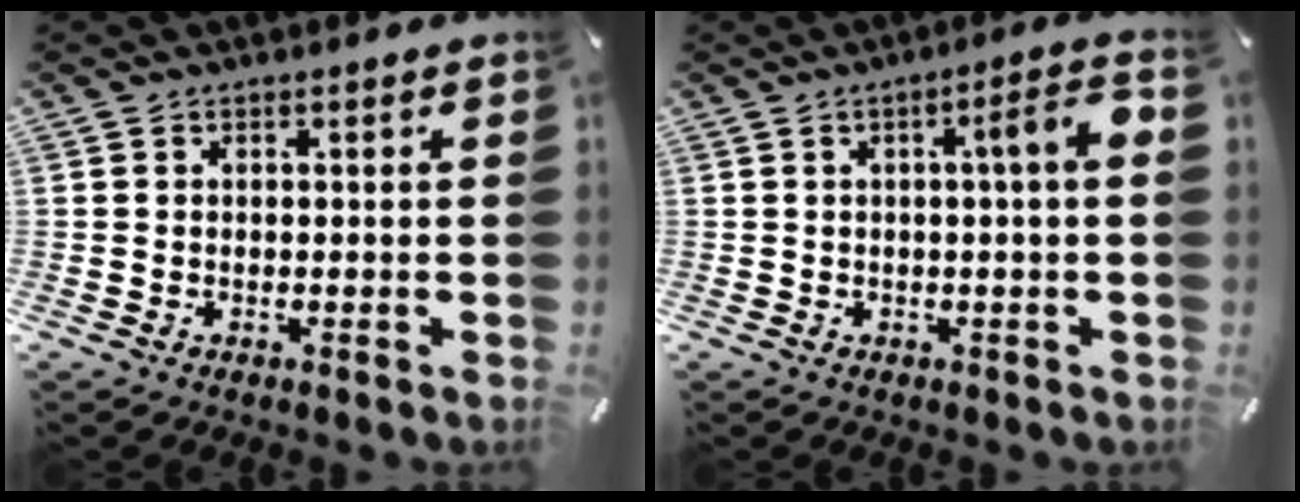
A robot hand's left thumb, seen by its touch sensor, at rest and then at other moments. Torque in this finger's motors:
{"motor_torque": [0.95, 1.46, 0.73, 0.00, 0.23]}